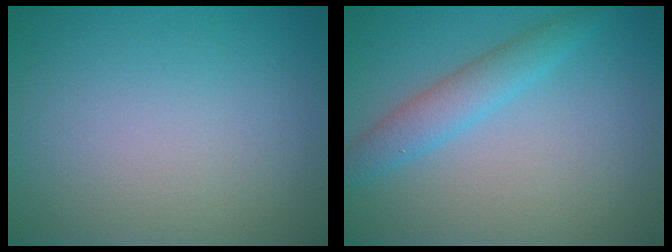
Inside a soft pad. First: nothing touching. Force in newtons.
{"total": 2.9, "press": 2.9, "slide": 0.0}